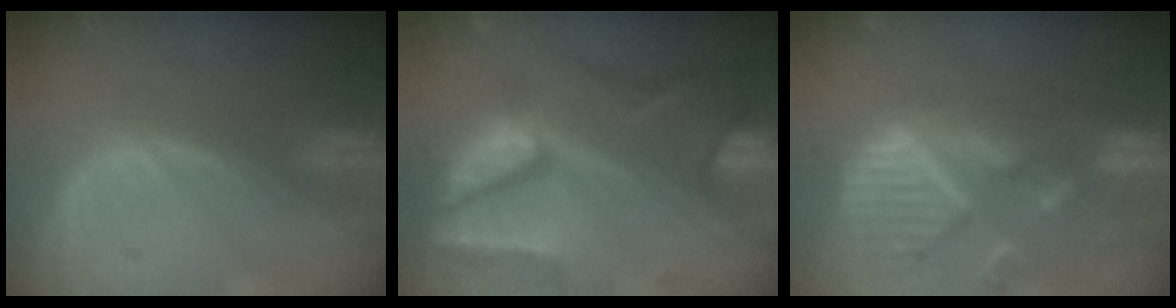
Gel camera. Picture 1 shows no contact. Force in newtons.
{"total": 10.4, "press": 8.8, "slide": 5.5}
{"total": 12.9, "press": 10.9, "slide": 6.9}